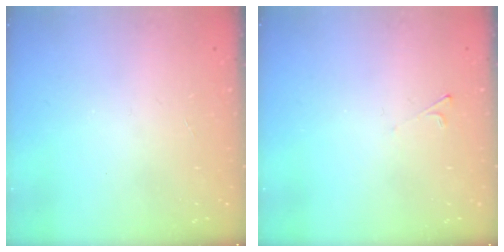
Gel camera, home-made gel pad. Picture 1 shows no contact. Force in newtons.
{"total": 1.9, "press": 1.9, "slide": 0.4}